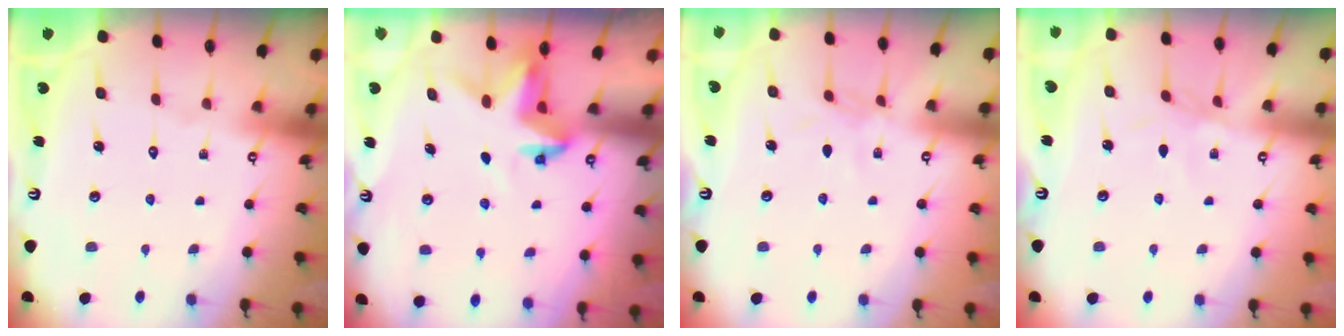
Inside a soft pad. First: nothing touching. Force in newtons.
{"total": 3.5, "press": 3.5, "slide": 0.3}
{"total": 4.7, "press": 4.7, "slide": 0.2}
{"total": 2.2, "press": 2.2, "slide": 0.3}